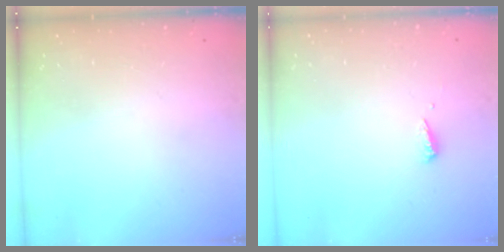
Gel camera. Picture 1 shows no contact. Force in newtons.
{"total": 2.5, "press": 2.5, "slide": 0.1}